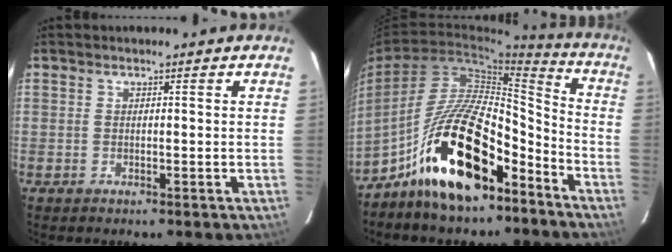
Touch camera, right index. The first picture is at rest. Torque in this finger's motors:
{"motor_torque": [1.51, -0.63, 1.05, 0.21]}